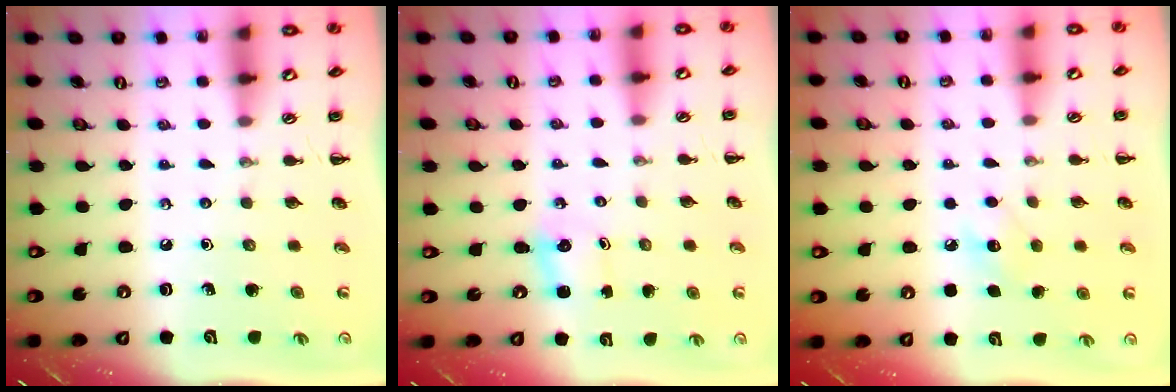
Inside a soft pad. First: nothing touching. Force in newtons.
{"total": 1.8, "press": 1.7, "slide": 0.6}
{"total": 7.5, "press": 7.3, "slide": 1.7}